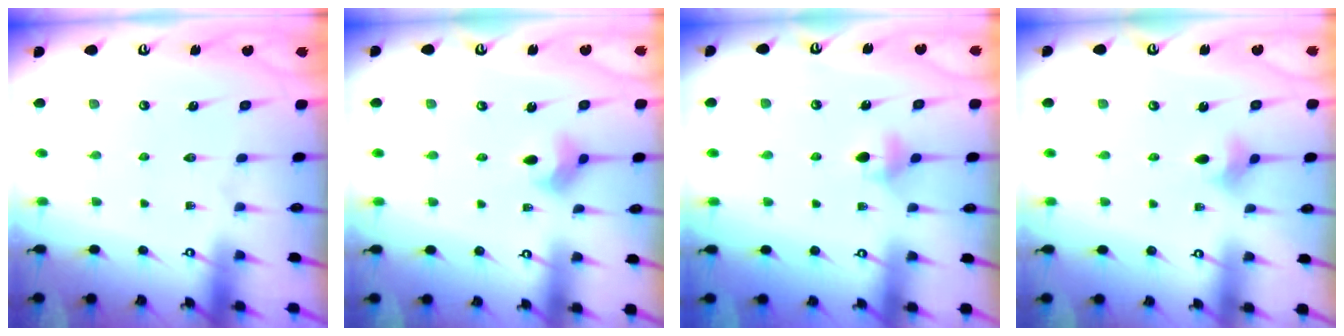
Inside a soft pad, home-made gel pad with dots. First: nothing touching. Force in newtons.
{"total": 5.9, "press": 5.6, "slide": 1.6}
{"total": 4.3, "press": 4.2, "slide": 0.7}
{"total": 3.2, "press": 3.1, "slide": 0.6}